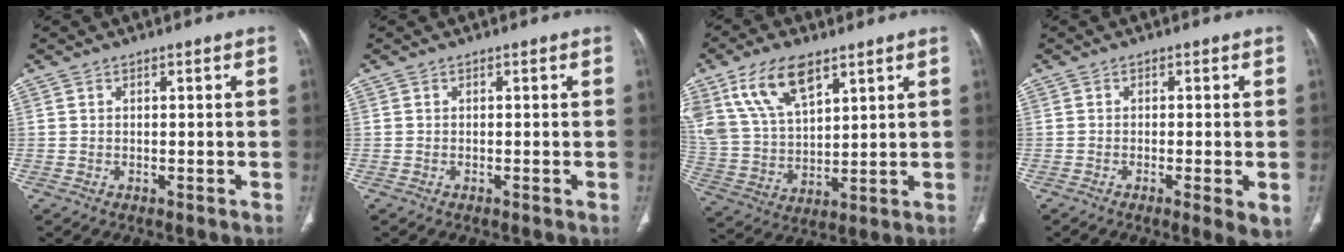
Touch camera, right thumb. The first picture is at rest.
{"total": 0.0}
{"total": 14.8, "force": [8.6, 7.3, 9.6], "torque": [-0.170, -0.024, 0.174]}
{"total": 4.6, "force": [-1.4, 0.8, 4.3], "torque": [-0.072, -0.014, -0.024]}